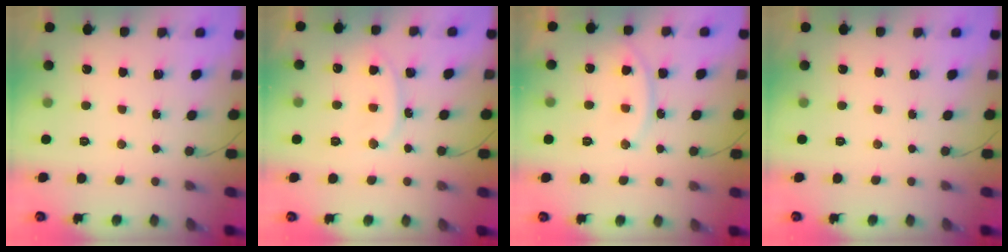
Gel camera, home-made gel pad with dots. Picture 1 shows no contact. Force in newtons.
{"total": 9.5, "press": 9.5, "slide": 0.4}
{"total": 12.5, "press": 12.5, "slide": 0.8}
{"total": 0.0}